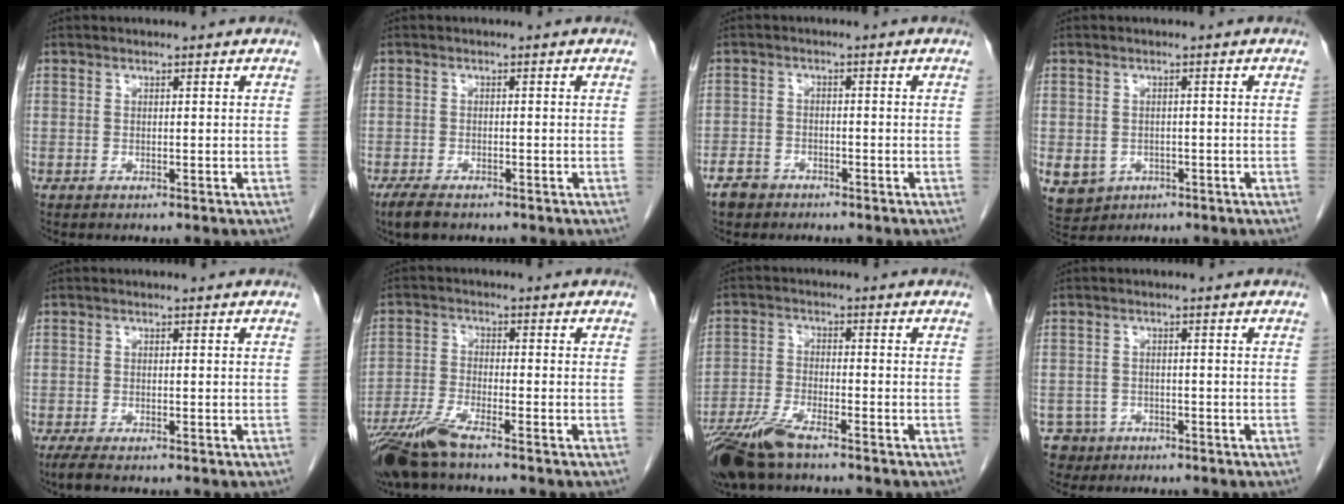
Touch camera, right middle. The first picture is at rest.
{"total": 3.3, "force": [-2.5, 1.1, 1.9], "torque": [-0.042, -0.007, -0.039]}
{"total": 3.1, "force": [-2.3, 1.9, 0.7], "torque": [-0.023, 0.005, -0.039]}
{"total": 9.0, "force": [-3.1, 7.9, 3.2], "torque": [-0.094, 0.002, -0.035]}
{"total": 2.3, "force": [-1.7, 0.3, 1.4], "torque": [-0.034, -0.009, -0.031]}
{"total": 7.3, "force": [-5.7, 0.3, 4.6], "torque": [-0.097, -0.022, -0.112]}
{"total": 8.9, "force": [-6.8, 1.9, 5.5], "torque": [-0.113, -0.019, -0.128]}
{"total": 3.4, "force": [-2.1, 2.7, -0.5], "torque": [0.009, 0.008, -0.035]}